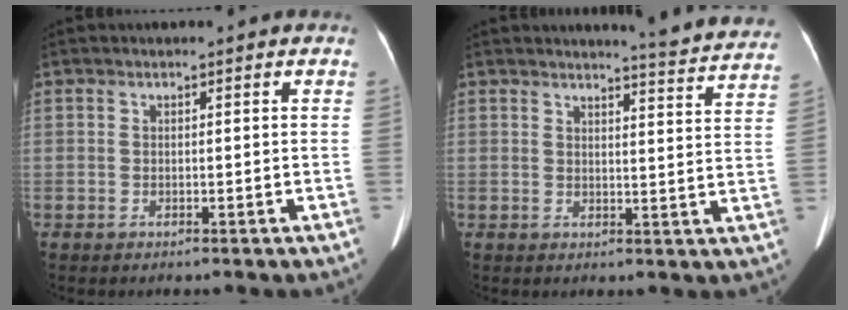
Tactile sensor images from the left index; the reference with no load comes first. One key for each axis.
{"total": 10.7, "fx": 10.5, "fy": -0.4, "fz": 2.0, "tx": -0.022, "ty": -0.052, "tz": 0.104}